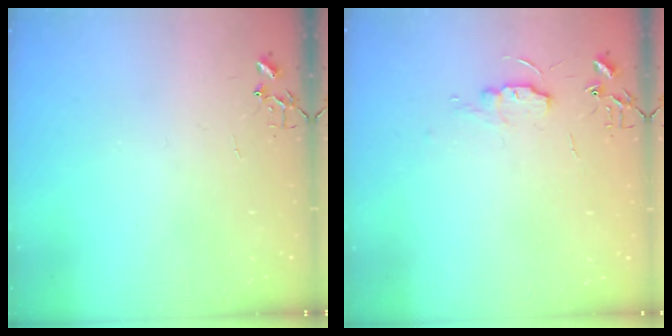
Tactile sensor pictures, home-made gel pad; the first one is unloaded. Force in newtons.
{"total": 7.0, "press": 7.0, "slide": 0.8}